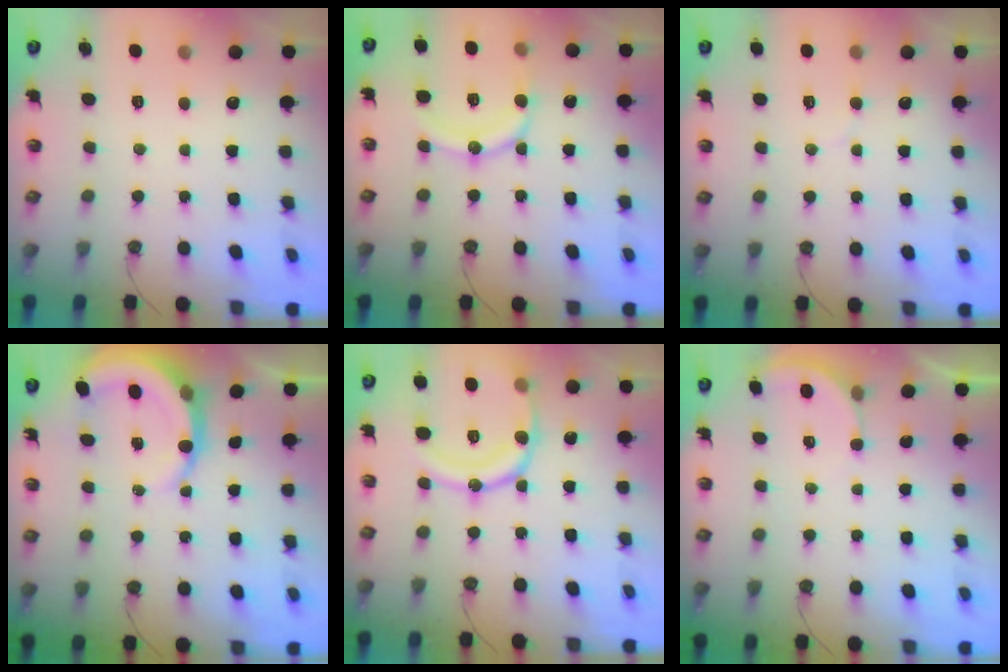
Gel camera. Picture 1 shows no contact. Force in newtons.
{"total": 13.3, "press": 13.1, "slide": 2.7}
{"total": 4.4, "press": 4.2, "slide": 1.2}
{"total": 7.7, "press": 7.6, "slide": 0.9}
{"total": 17.3, "press": 17.2, "slide": 1.9}
{"total": 2.3, "press": 2.3, "slide": 0.2}